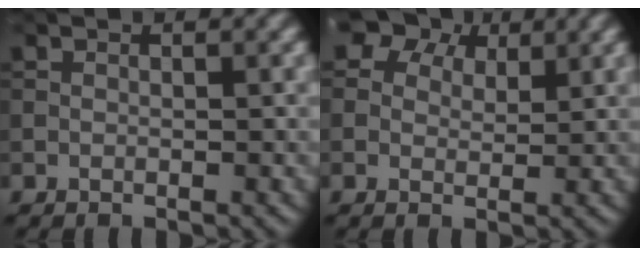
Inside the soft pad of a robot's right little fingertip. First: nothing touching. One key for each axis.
{"total": 6.6, "fx": 4.4, "fy": 4.1, "fz": 2.8, "tx": -0.056, "ty": 0.014, "tz": 0.054}